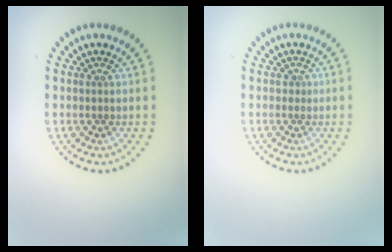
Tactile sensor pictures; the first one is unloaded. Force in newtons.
{"total": 0.5, "press": 0.1, "slide": 0.5}